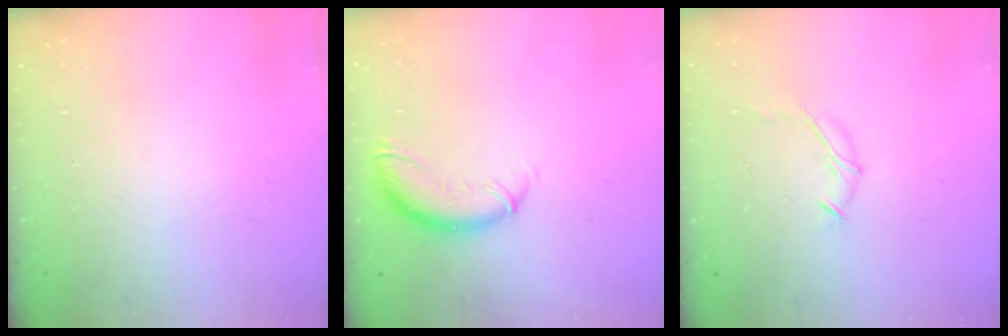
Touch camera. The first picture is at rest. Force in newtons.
{"total": 10.3, "press": 10.3, "slide": 1.2}
{"total": 7.1, "press": 7.0, "slide": 1.5}